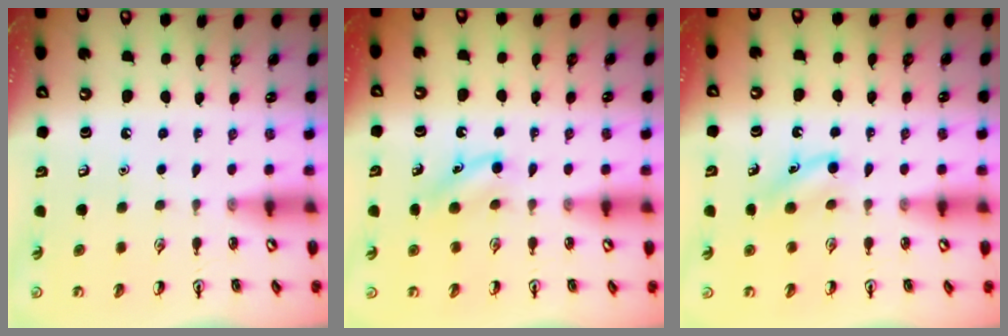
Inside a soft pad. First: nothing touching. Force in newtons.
{"total": 5.9, "press": 5.6, "slide": 1.9}
{"total": 5.9, "press": 5.6, "slide": 1.9}